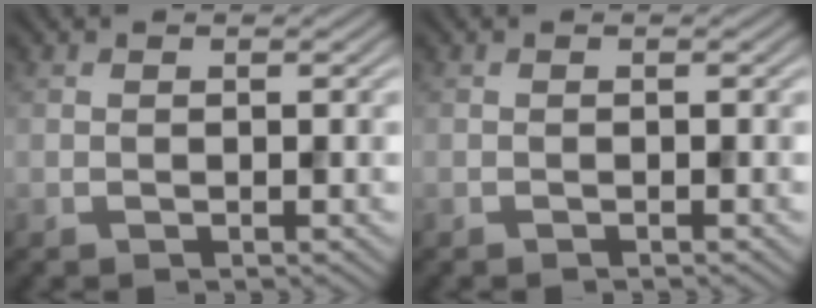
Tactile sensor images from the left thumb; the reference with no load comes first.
{"total": 0.0}